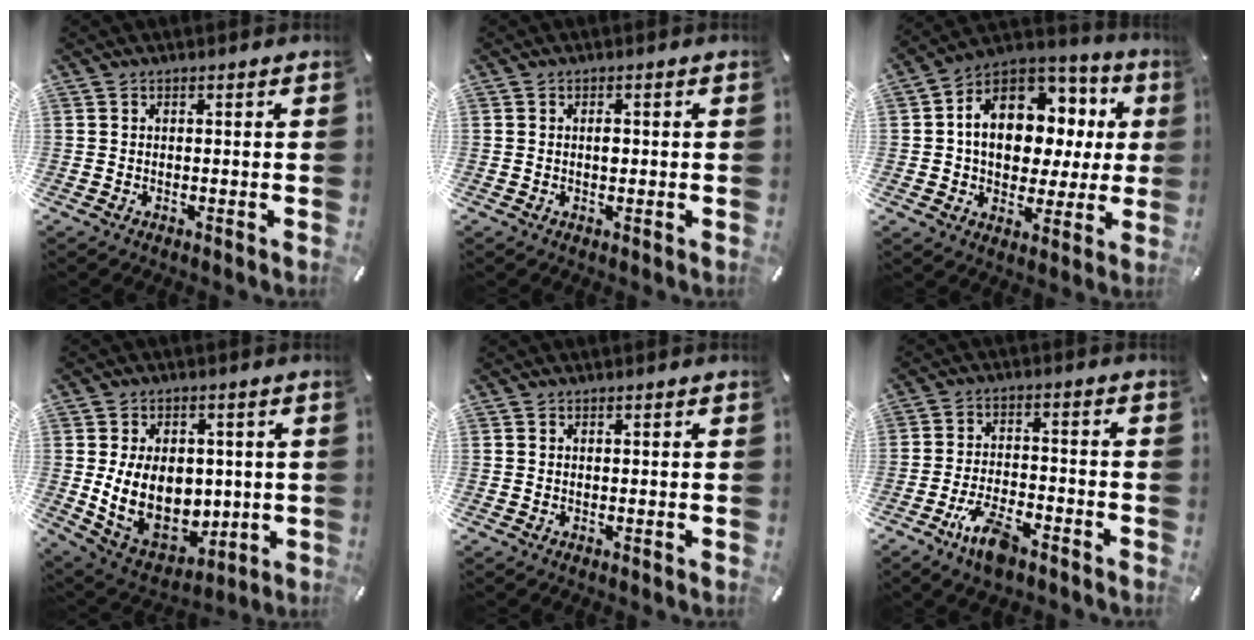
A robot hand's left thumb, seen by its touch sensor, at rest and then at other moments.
{"total": 1.6, "force": [0.0, 0.8, 1.3], "torque": [-0.027, 0.000, -0.001]}
{"total": 14.6, "force": [2.8, 10.8, 9.4], "torque": [-0.155, -0.019, 0.053]}
{"total": 16.3, "force": [0.1, 12.3, 10.6], "torque": [-0.198, -0.015, 0.011]}
{"total": 0.0}
{"total": 9.0, "force": [-5.9, 3.5, 5.7], "torque": [-0.122, 0.020, -0.110]}